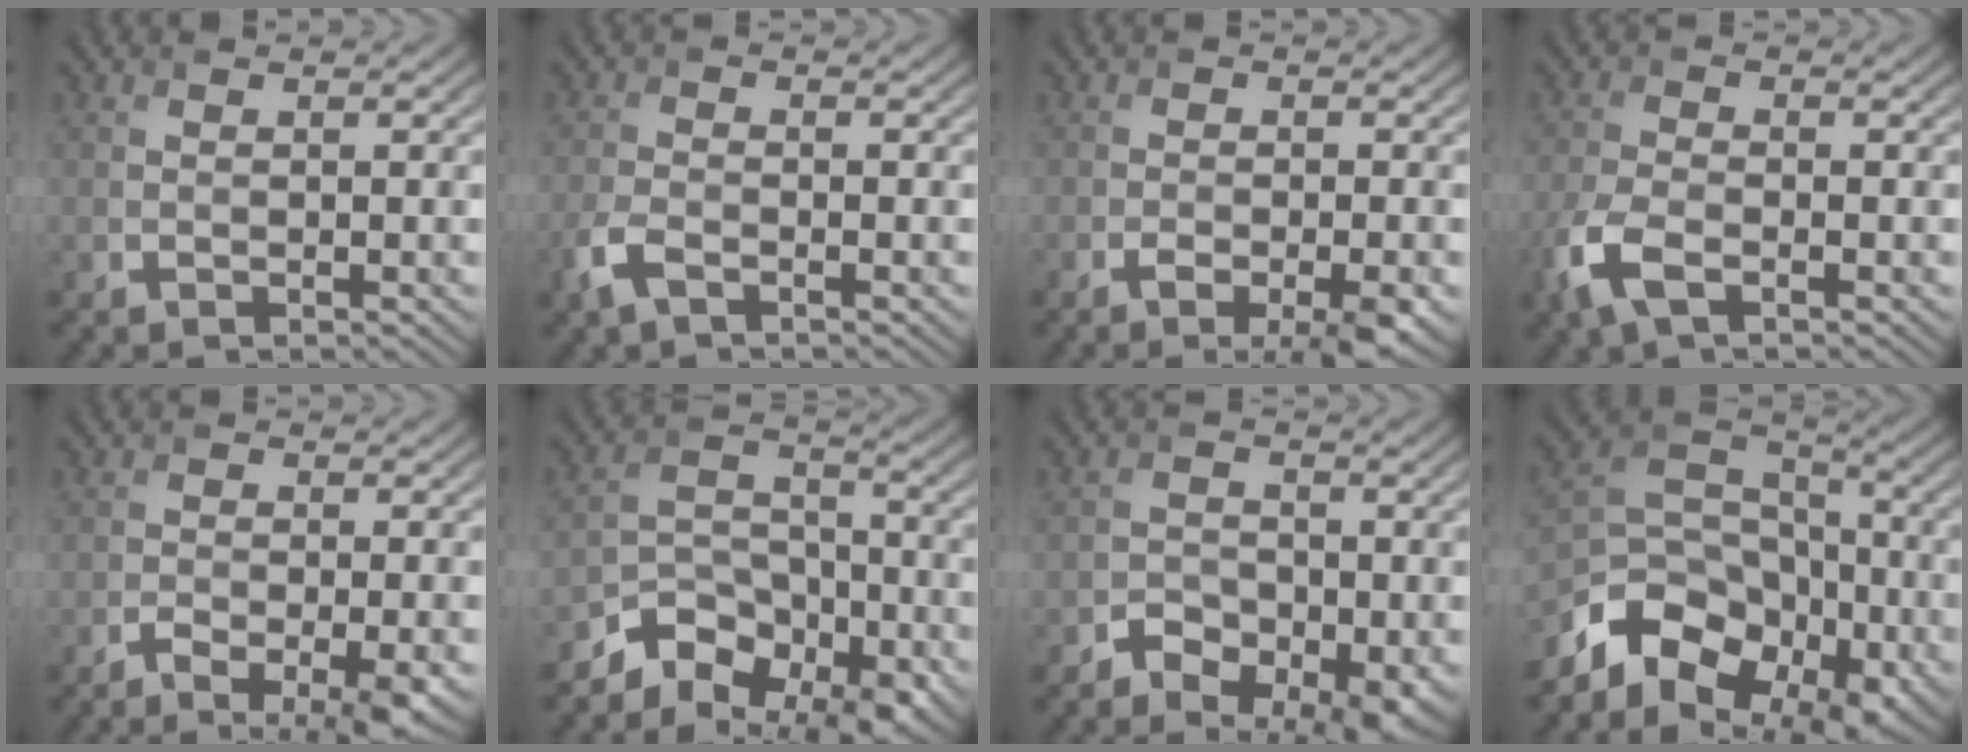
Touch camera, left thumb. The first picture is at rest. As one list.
[{"total": 3.0, "force": [-1.9, 1.3, 2.0], "torque": [-0.053, -0.003, -0.046]}, {"total": 4.6, "force": [-2.6, 1.4, 3.5], "torque": [-0.060, -0.003, -0.037]}, {"total": 4.9, "force": [-2.5, 2.1, 3.6], "torque": [-0.095, -0.008, -0.061]}, {"total": 5.4, "force": [-3.2, 1.6, 4.0], "torque": [-0.070, -0.012, -0.051]}, {"total": 9.1, "force": [-6.8, 4.9, 3.6], "torque": [-0.062, -0.007, -0.127]}, {"total": 6.7, "force": [-3.9, 3.9, 3.9], "torque": [-0.058, -0.009, -0.062]}, {"total": 12.1, "force": [-7.3, 7.4, 6.2], "torque": [-0.124, -0.011, -0.142]}]